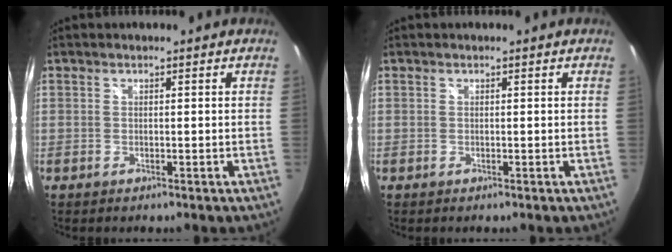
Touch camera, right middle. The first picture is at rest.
{"total": 0.0}